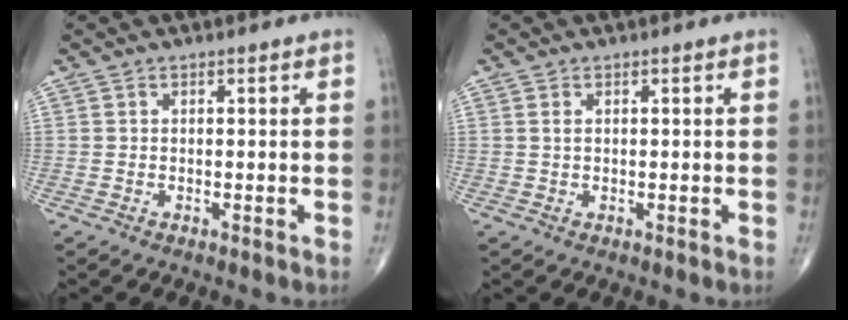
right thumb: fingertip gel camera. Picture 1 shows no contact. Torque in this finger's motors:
{"motor_torque": [-0.44, 0.33, -0.21, 0.01, -0.01]}